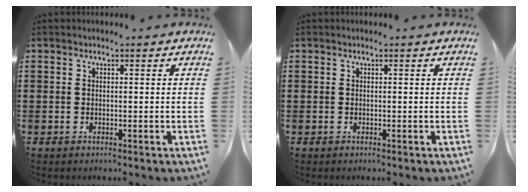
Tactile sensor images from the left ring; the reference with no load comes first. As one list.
[{"total": 0.0}]